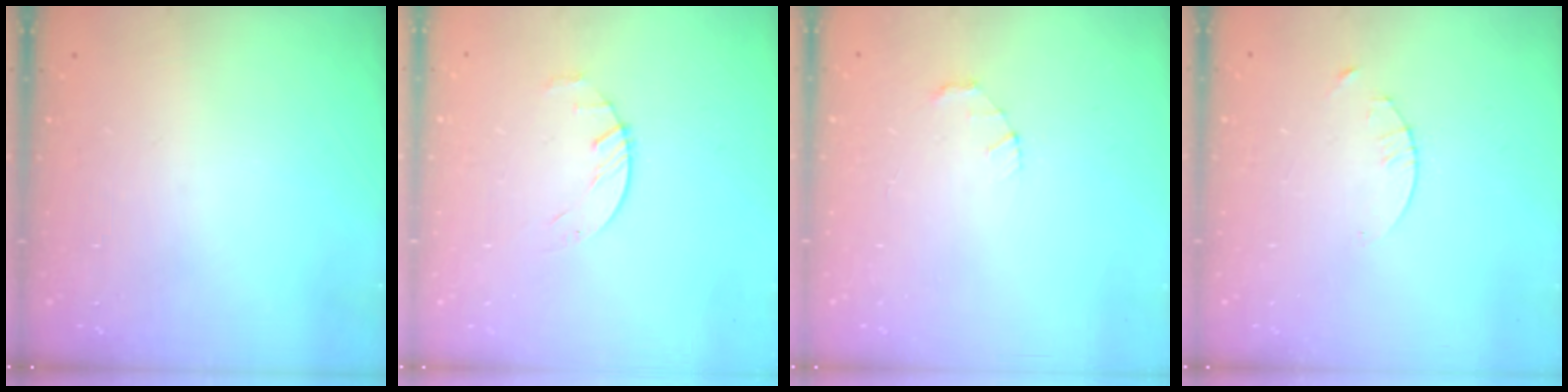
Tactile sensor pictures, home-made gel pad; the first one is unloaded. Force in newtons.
{"total": 2.2, "press": 2.2, "slide": 0.4}
{"total": 1.4, "press": 1.3, "slide": 0.3}
{"total": 1.7, "press": 1.6, "slide": 0.2}